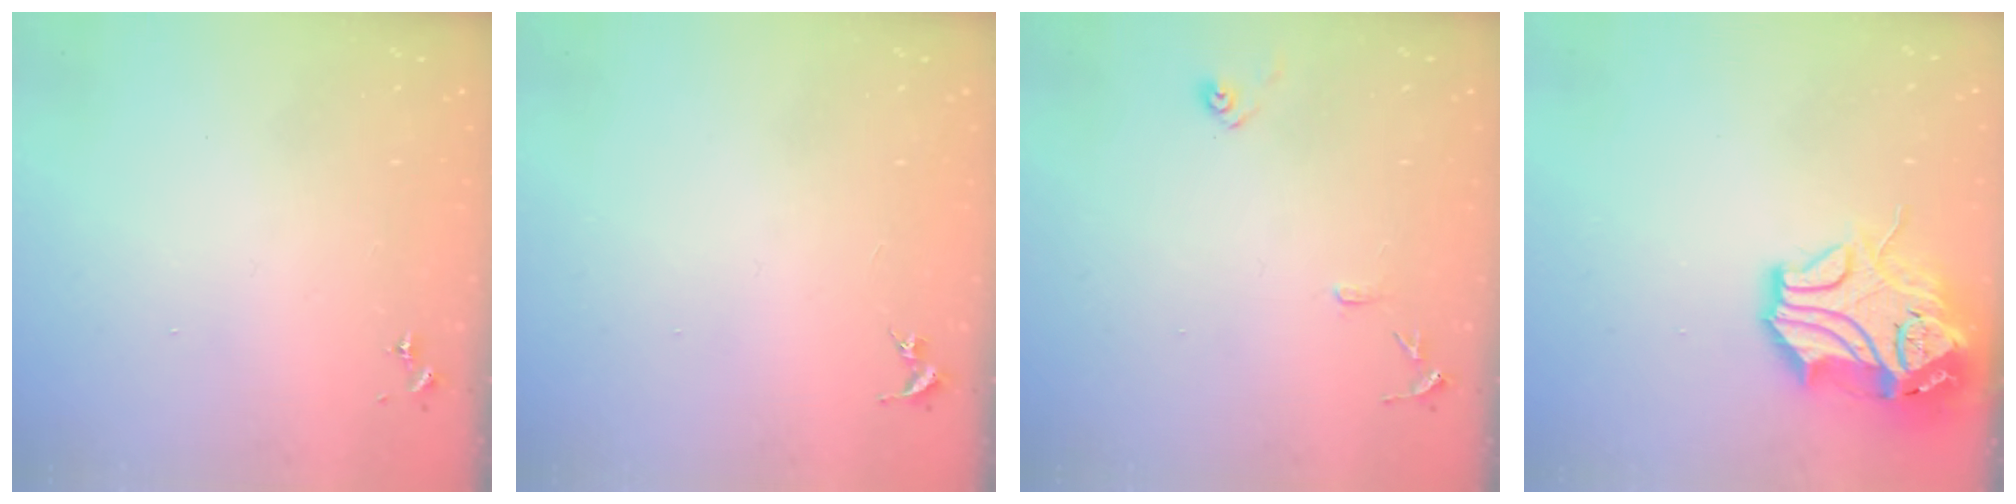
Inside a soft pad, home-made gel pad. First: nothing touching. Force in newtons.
{"total": 0.0}
{"total": 9.0, "press": 8.9, "slide": 0.8}
{"total": 15.5, "press": 15.3, "slide": 2.3}